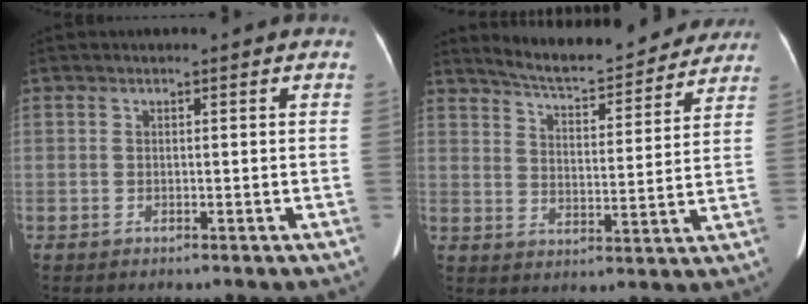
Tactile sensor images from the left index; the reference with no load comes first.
{"total": 15.8, "force": [14.7, 3.2, 4.8], "torque": [-0.066, -0.003, 0.198]}